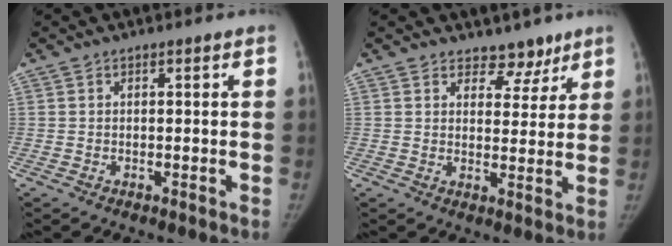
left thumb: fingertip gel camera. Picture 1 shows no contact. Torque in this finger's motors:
{"motor_torque": [0.27, 0.27, -0.36, 0.19, -0.07]}